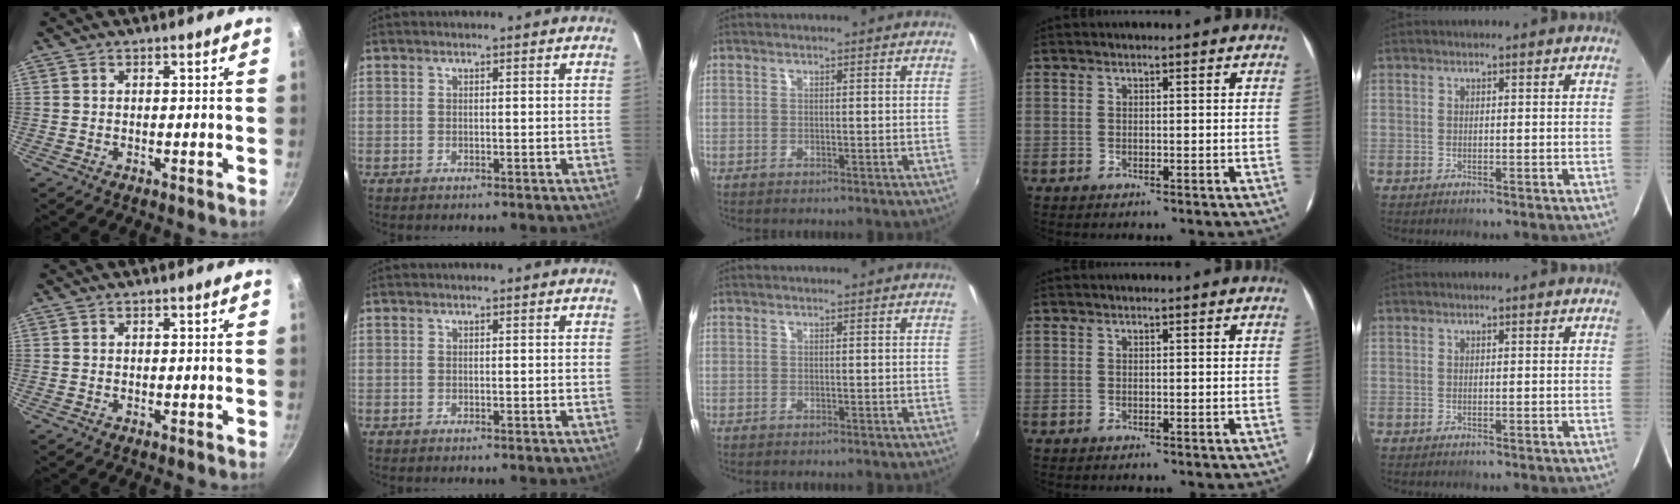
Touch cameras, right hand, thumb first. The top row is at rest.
{}